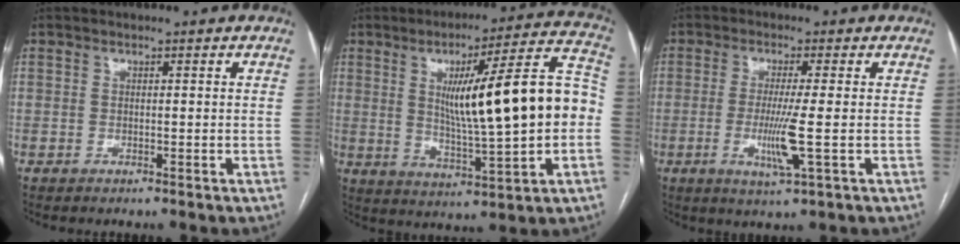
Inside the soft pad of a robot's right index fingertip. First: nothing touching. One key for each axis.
{"total": 19.0, "fx": 0.8, "fy": 1.9, "fz": 18.9, "tx": -0.284, "ty": 0.025, "tz": 0.016}
{"total": 6.3, "fx": -1.3, "fy": -0.6, "fz": 6.2, "tx": -0.123, "ty": -0.019, "tz": -0.025}